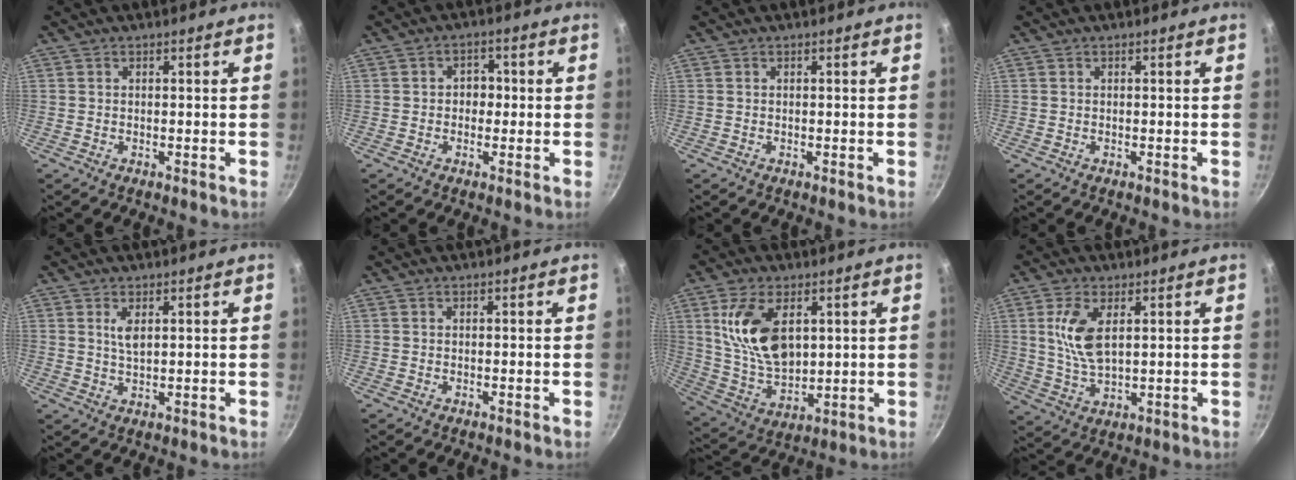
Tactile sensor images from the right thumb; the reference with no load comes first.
{"total": 3.5, "force": [-0.2, 3.0, 1.9], "torque": [-0.003, 0.009, -0.004]}
{"total": 0.0}
{"total": 0.0}
{"total": 2.9, "force": [1.1, 1.3, 2.4], "torque": [-0.046, -0.009, 0.025]}
{"total": 0.0}
{"total": 14.8, "force": [4.4, 8.7, 11.1], "torque": [-0.190, -0.027, 0.097]}
{"total": 8.8, "force": [2.5, 4.4, 7.1], "torque": [-0.142, -0.014, 0.056]}